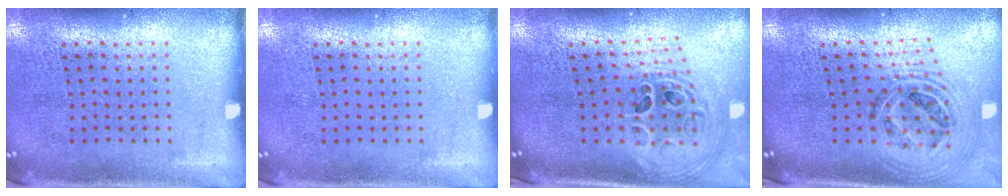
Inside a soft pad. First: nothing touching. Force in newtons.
{"total": 0.0}
{"total": 1.9, "press": 1.6, "slide": 1.1}
{"total": 1.7, "press": 1.5, "slide": 0.8}